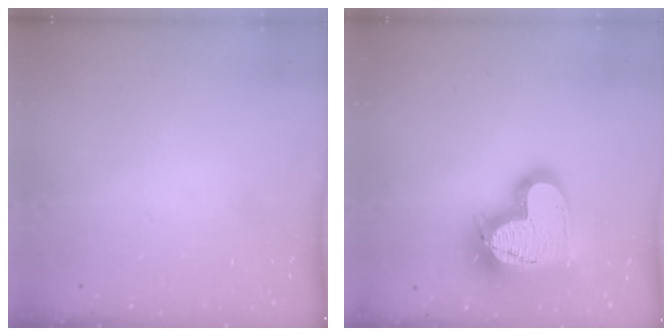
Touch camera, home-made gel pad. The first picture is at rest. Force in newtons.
{"total": 23.1, "press": 23.0, "slide": 1.8}